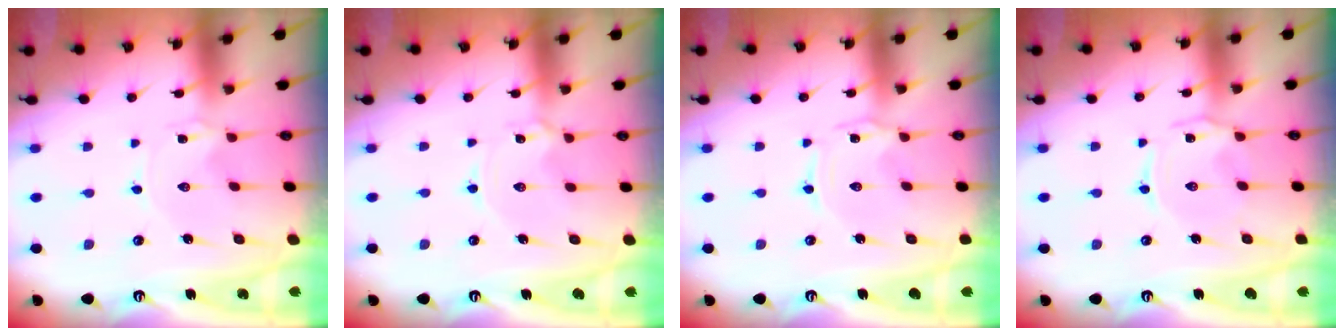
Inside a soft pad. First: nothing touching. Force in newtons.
{"total": 1.5, "press": 1.5, "slide": 0.1}
{"total": 0.0}
{"total": 2.0, "press": 1.9, "slide": 0.5}